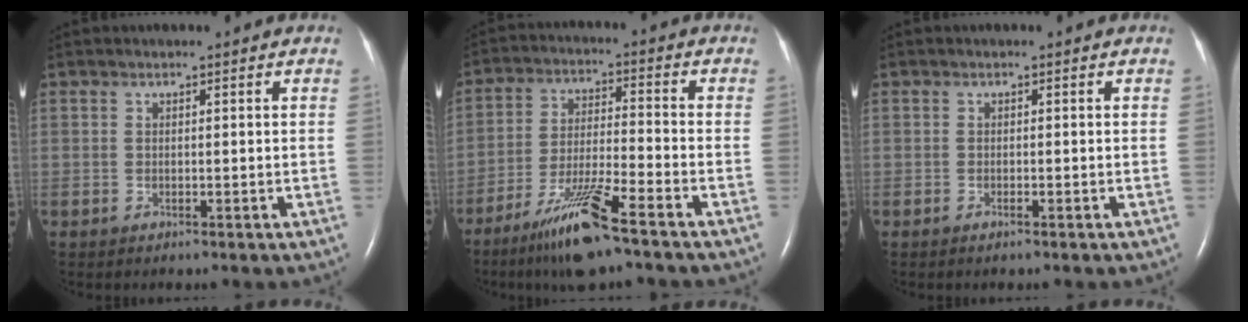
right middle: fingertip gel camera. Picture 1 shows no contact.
{"total": 10.8, "force": [-7.4, 0.0, 7.8], "torque": [-0.156, -0.031, -0.138]}
{"total": 0.5, "force": [-0.4, 0.0, 0.4], "torque": [-0.010, -0.001, -0.006]}